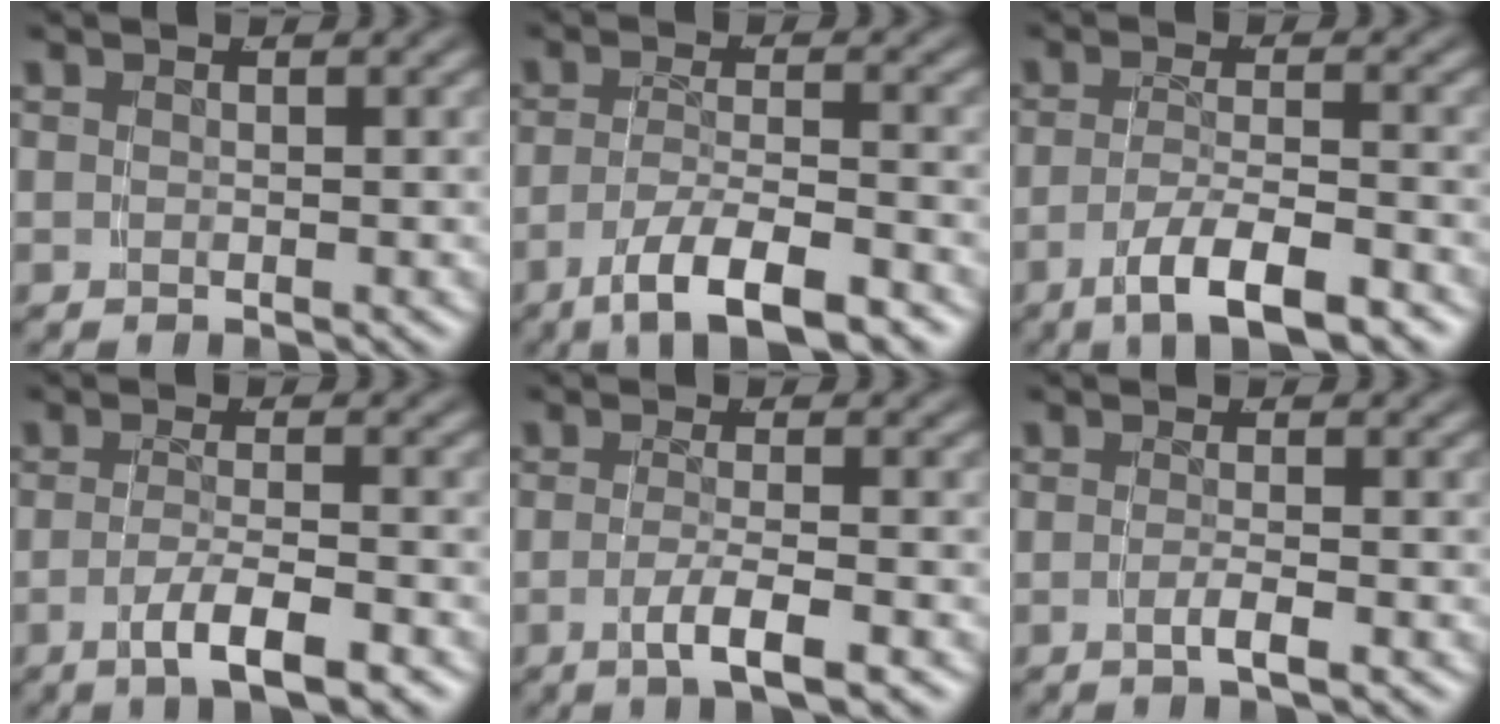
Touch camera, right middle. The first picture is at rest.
{"total": 6.3, "force": [-4.1, 1.3, 4.6], "torque": [-0.071, -0.020, -0.051]}
{"total": 5.7, "force": [-3.6, 1.0, 4.3], "torque": [-0.065, -0.018, -0.046]}
{"total": 4.3, "force": [-2.6, 0.2, 3.5], "torque": [-0.058, -0.016, -0.032]}
{"total": 3.4, "force": [-1.8, -0.2, 2.9], "torque": [-0.055, -0.016, -0.021]}
{"total": 1.8, "force": [-1.1, -0.6, 1.2], "torque": [-0.026, -0.007, -0.016]}